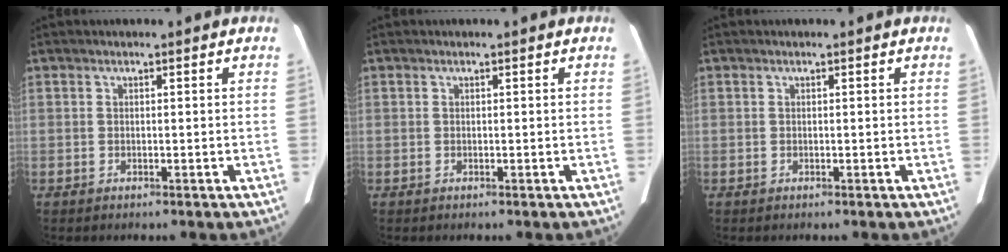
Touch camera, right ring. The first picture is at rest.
{"total": 0.0}
{"total": 0.0}